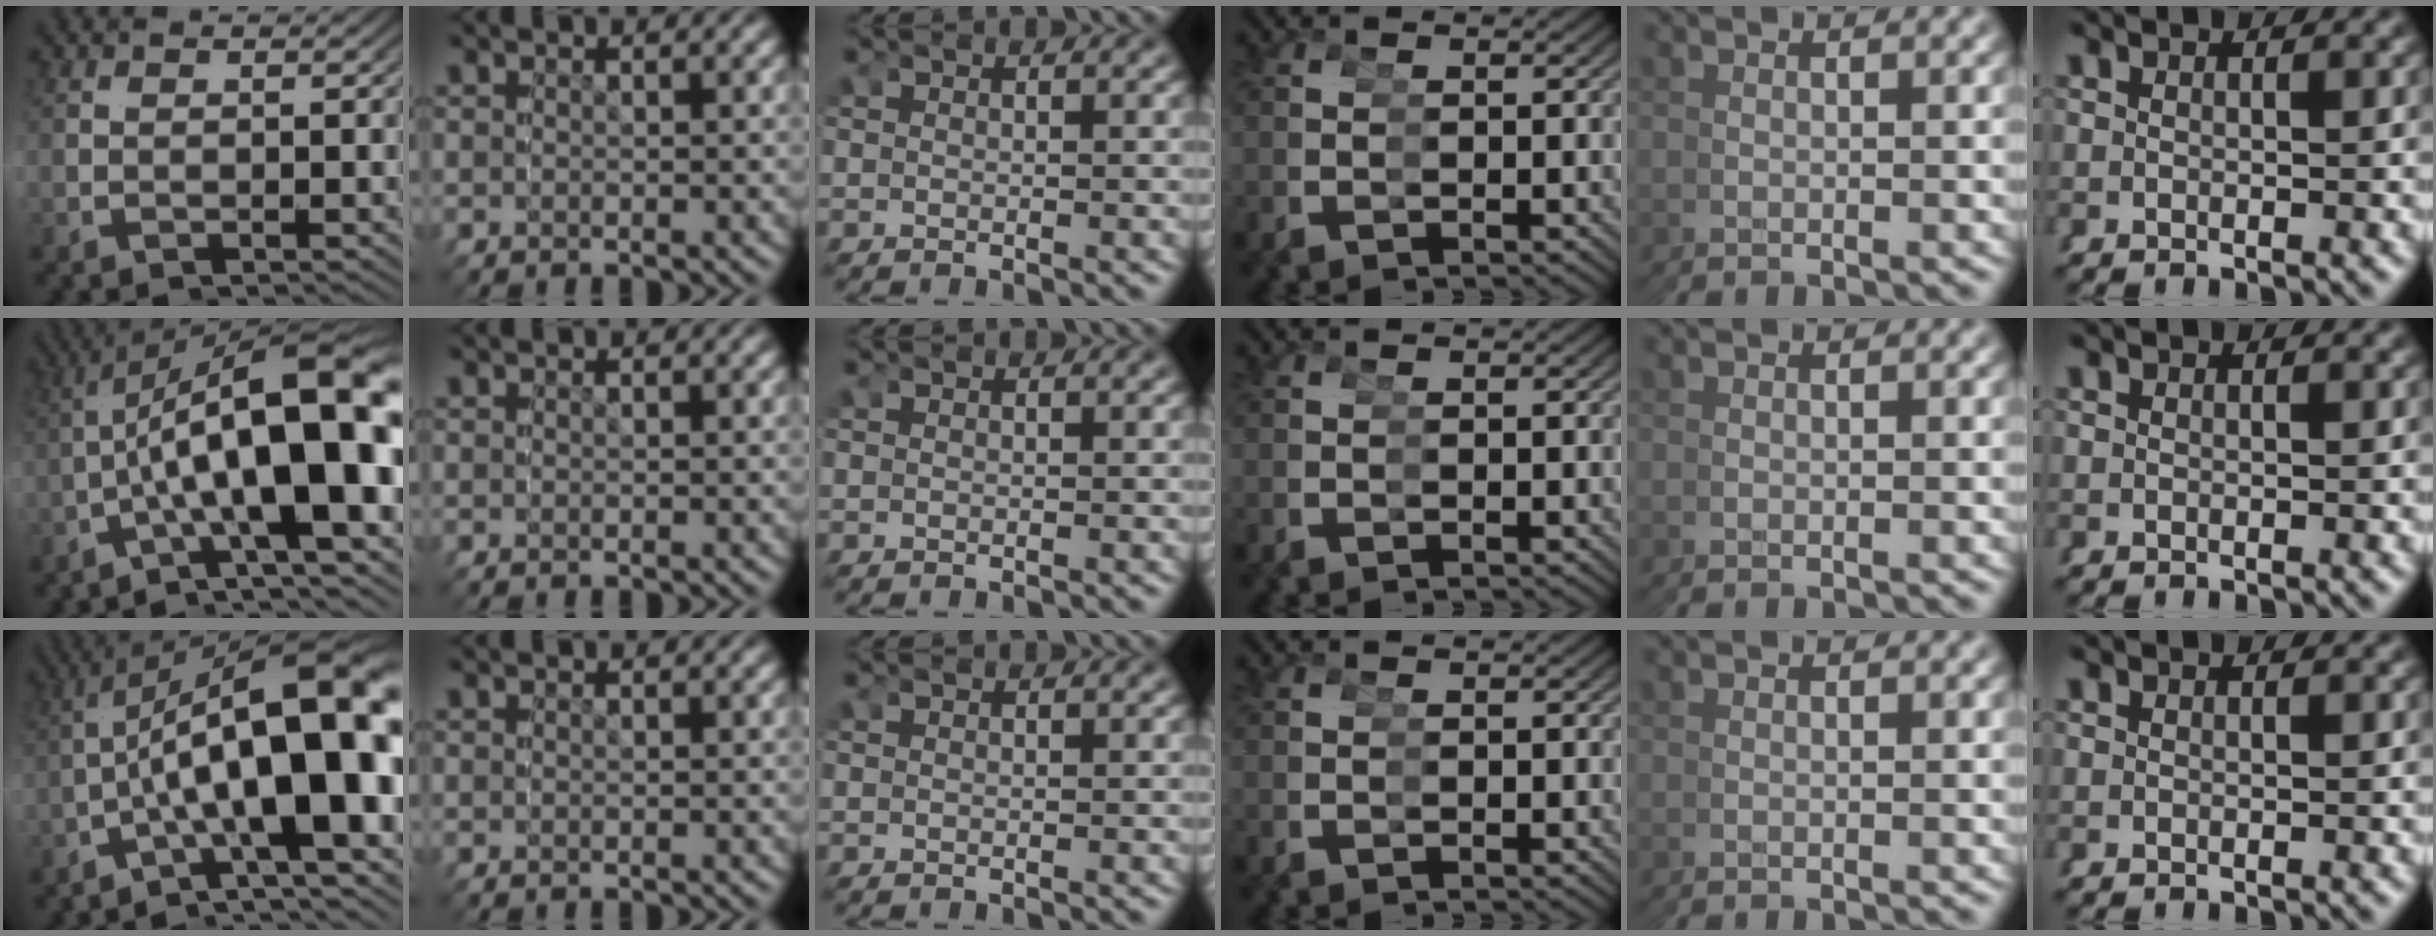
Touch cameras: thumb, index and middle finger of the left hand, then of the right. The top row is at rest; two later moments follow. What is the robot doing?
{"motion": "grasp_and_lifting", "object": "cubes"}